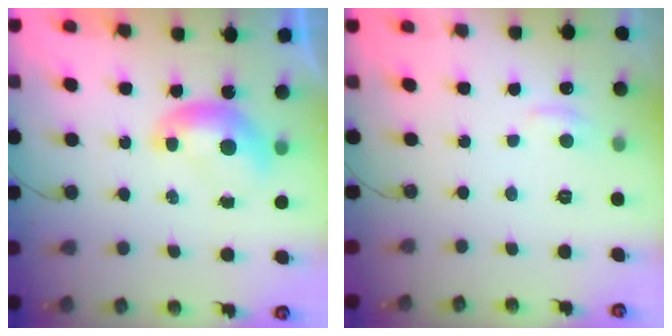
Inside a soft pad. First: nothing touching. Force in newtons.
{"total": 1.1, "press": 0.8, "slide": 0.7}